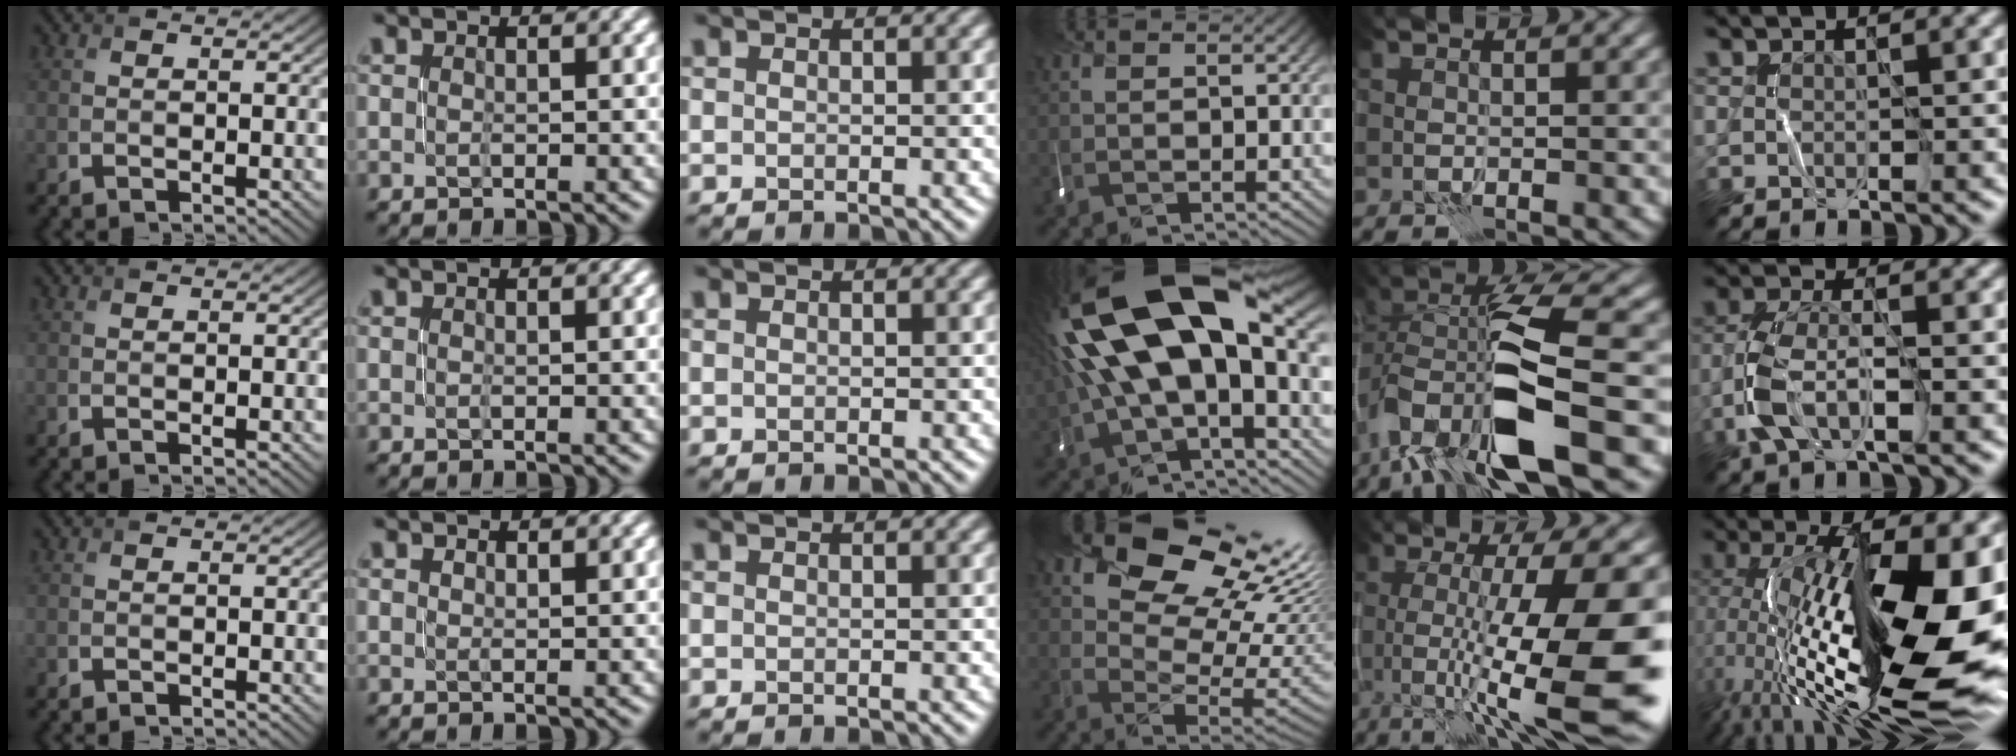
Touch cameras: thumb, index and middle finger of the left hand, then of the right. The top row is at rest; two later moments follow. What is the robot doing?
{"motion": "close", "object": "stapler"}